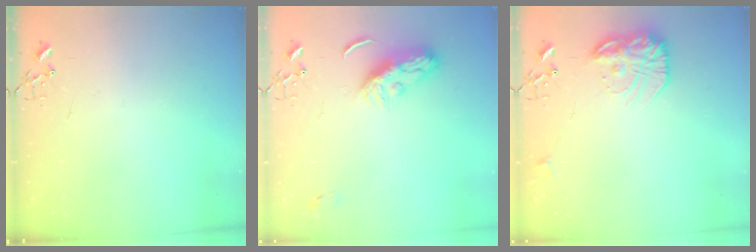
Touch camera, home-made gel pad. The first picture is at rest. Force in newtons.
{"total": 8.8, "press": 8.8, "slide": 0.5}
{"total": 17.3, "press": 17.2, "slide": 1.2}